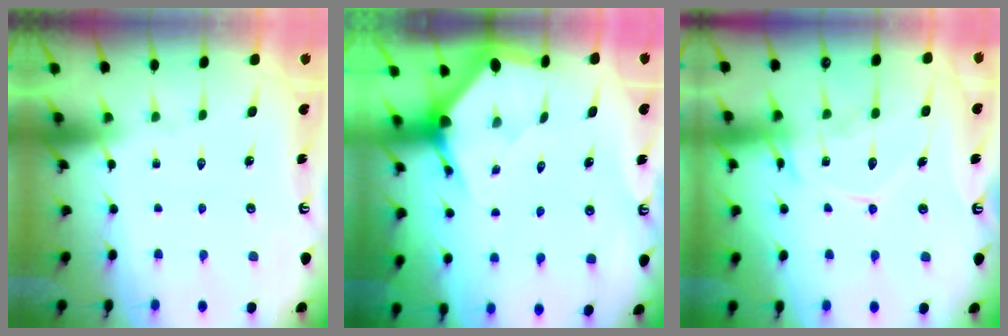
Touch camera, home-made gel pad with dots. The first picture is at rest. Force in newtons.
{"total": 2.9, "press": 2.9, "slide": 0.2}
{"total": 13.7, "press": 13.6, "slide": 1.1}